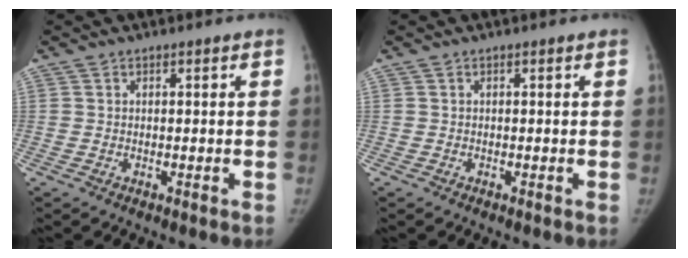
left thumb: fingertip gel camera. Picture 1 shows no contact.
{"total": 0.0}